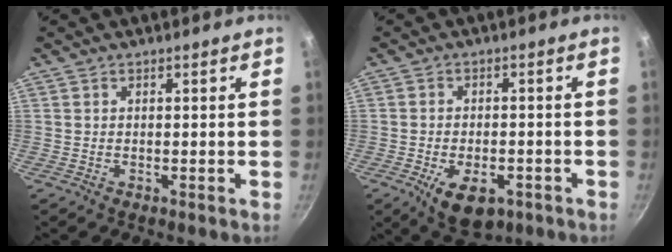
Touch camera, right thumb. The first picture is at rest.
{"total": 9.1, "force": [-3.9, 5.0, 6.4], "torque": [-0.086, 0.010, -0.050]}